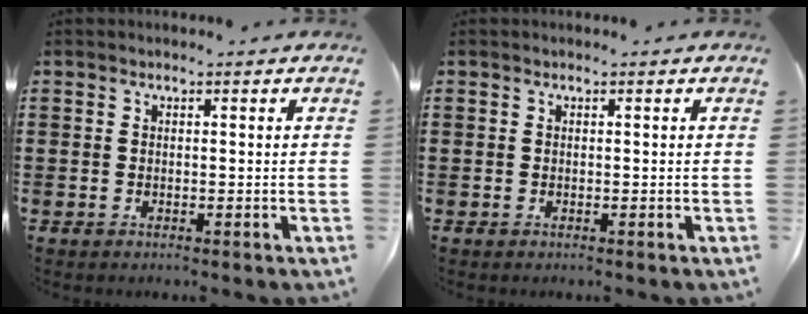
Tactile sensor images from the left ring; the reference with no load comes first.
{"total": 0.0}